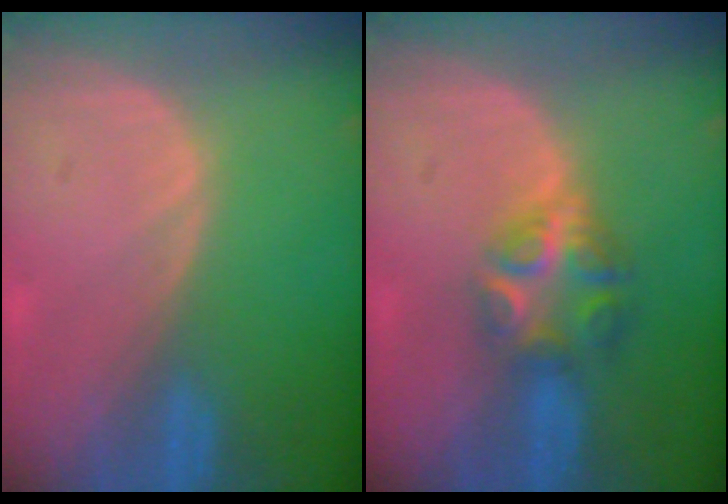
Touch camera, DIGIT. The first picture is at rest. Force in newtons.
{"total": 6.1, "press": 5.4, "slide": 2.8}